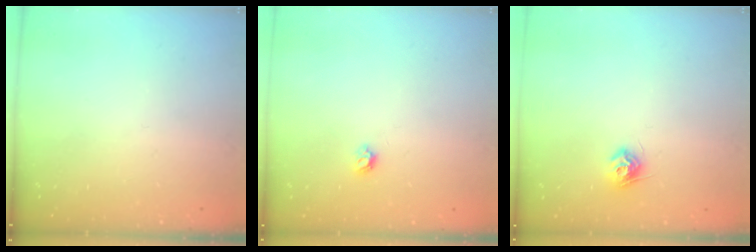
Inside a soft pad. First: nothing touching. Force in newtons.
{"total": 3.8, "press": 3.7, "slide": 0.6}
{"total": 8.1, "press": 8.1, "slide": 0.2}